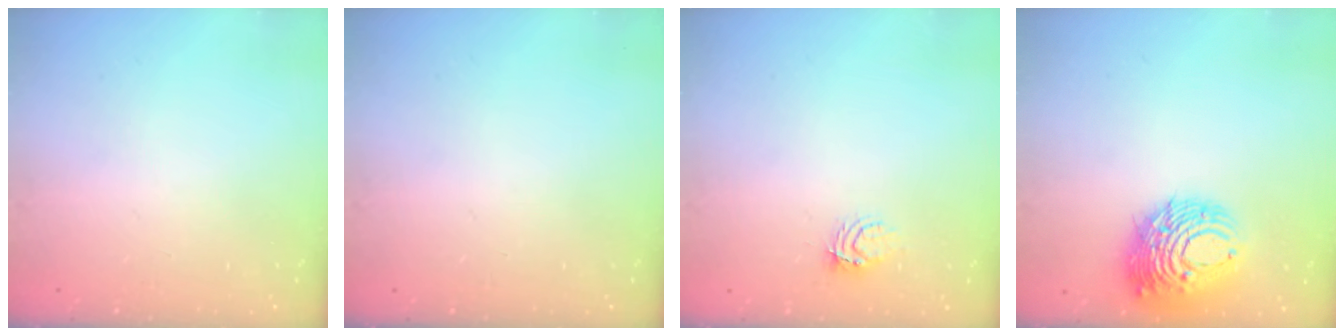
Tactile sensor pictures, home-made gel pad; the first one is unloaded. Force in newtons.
{"total": 0.0}
{"total": 3.9, "press": 3.9, "slide": 0.4}
{"total": 12.5, "press": 12.4, "slide": 1.5}